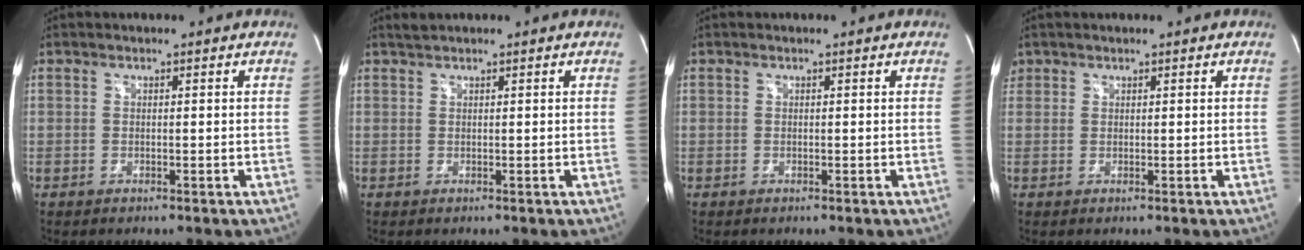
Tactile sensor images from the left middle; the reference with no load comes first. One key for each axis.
{"total": 0.8, "fx": 0.8, "fy": -0.2, "fz": 0.1, "tx": -0.011, "ty": 0.006, "tz": 0.021}
{"total": 0.0}
{"total": 1.5, "fx": 0.9, "fy": 1.2, "fz": 0.1, "tx": 0.006, "ty": 0.012, "tz": 0.016}